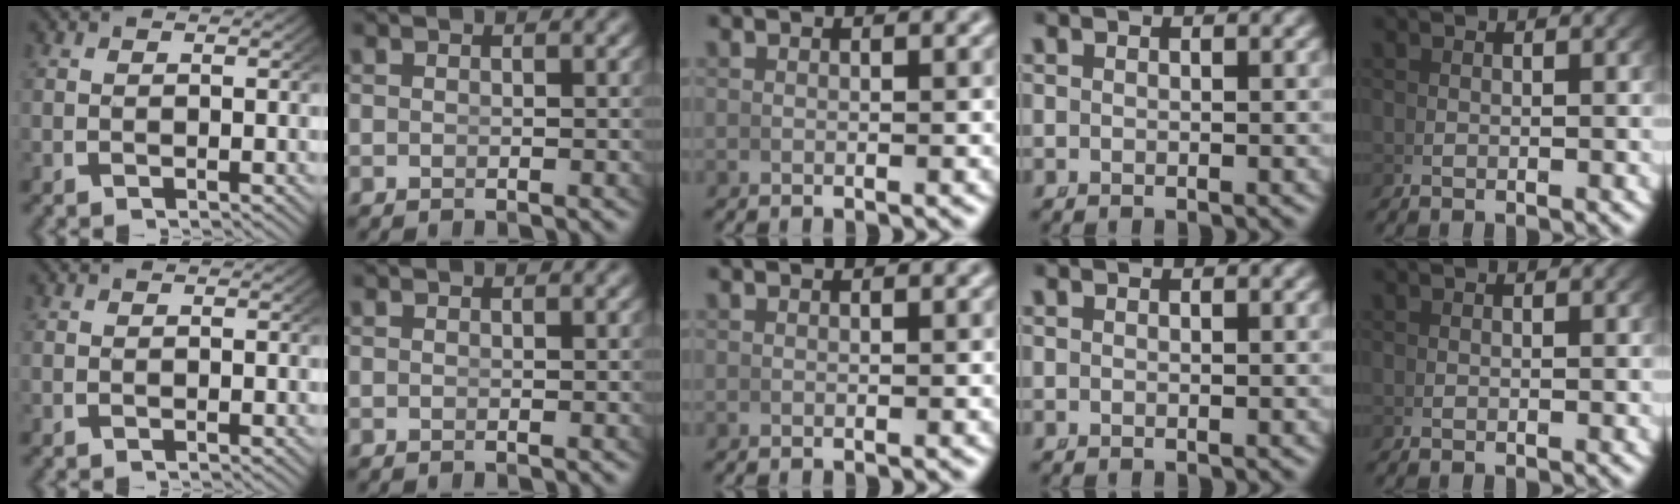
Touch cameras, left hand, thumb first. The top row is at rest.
{}